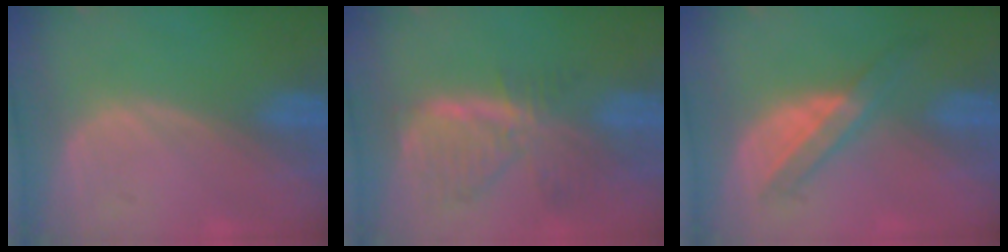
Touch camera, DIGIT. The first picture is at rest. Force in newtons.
{"total": 7.9, "press": 7.0, "slide": 3.7}
{"total": 6.1, "press": 5.6, "slide": 2.5}